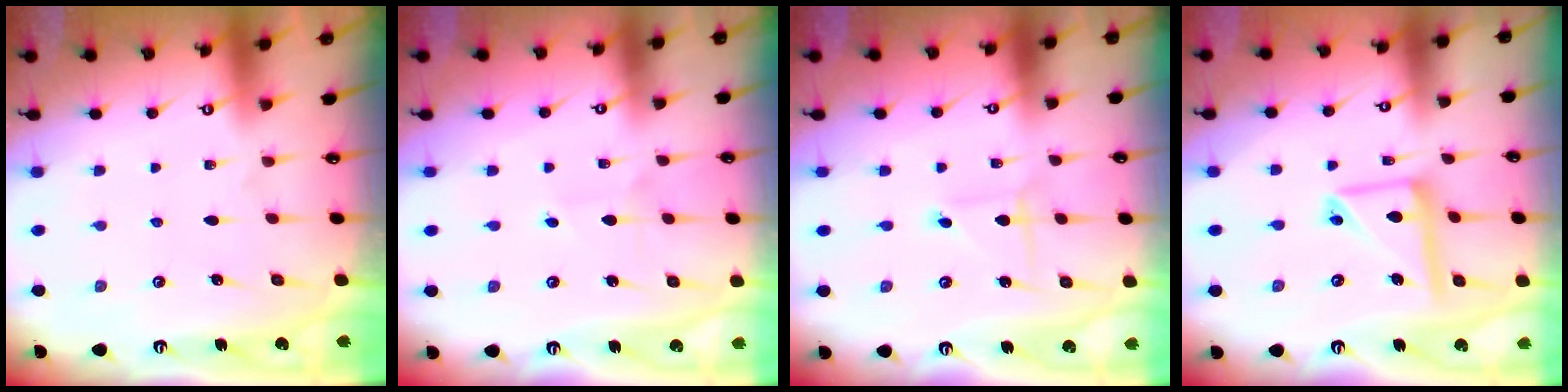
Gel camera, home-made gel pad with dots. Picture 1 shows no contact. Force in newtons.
{"total": 2.7, "press": 2.7, "slide": 0.3}
{"total": 1.0, "press": 1.0, "slide": 0.1}
{"total": 11.7, "press": 11.6, "slide": 1.2}